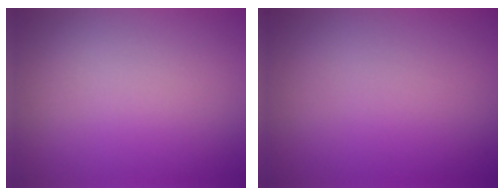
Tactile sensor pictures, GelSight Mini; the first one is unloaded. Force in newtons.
{"total": 0.0}